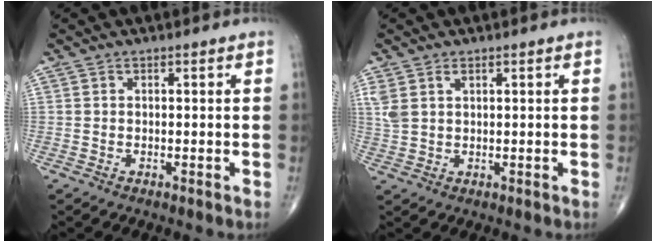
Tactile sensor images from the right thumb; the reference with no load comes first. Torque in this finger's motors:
{"motor_torque": [-0.03, -0.07, 0.22, 0.32, 0.00]}